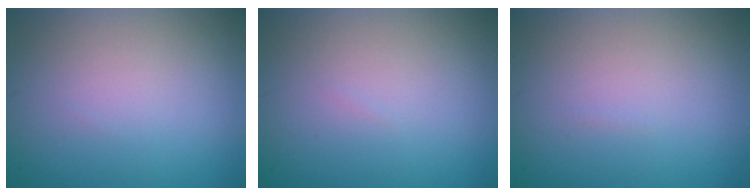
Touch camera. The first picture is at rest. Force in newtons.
{"total": 0.0}
{"total": 0.0}